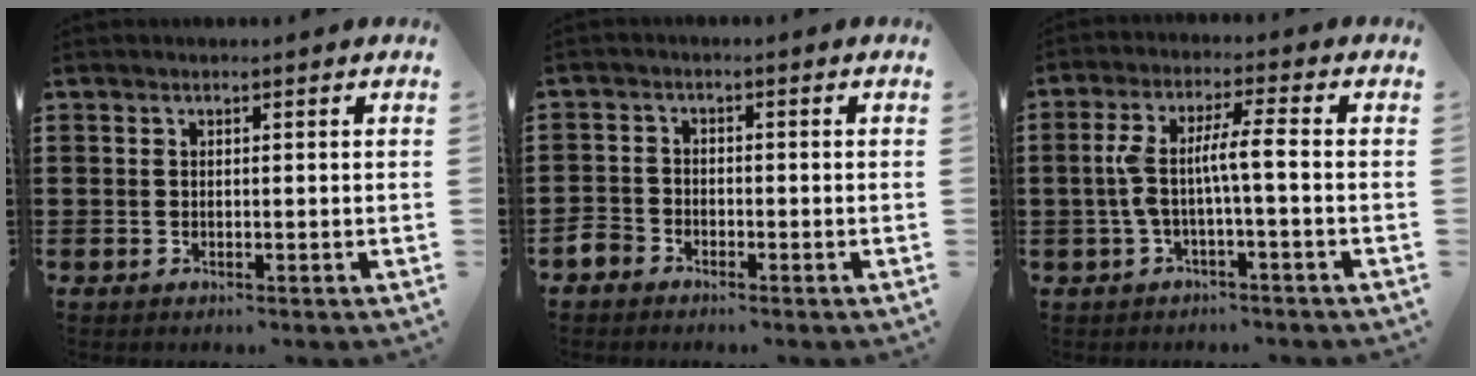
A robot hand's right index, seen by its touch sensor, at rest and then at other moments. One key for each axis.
{"total": 2.5, "fx": -2.2, "fy": 1.2, "fz": 0.1, "tx": -0.015, "ty": 0.000, "tz": -0.048}
{"total": 5.9, "fx": -0.9, "fy": 0.6, "fz": 5.8, "tx": -0.124, "ty": -0.002, "tz": -0.026}